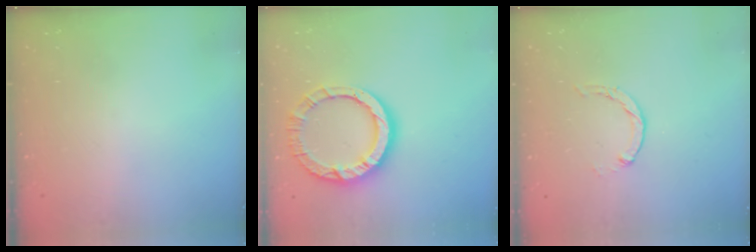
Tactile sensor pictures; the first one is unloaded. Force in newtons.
{"total": 13.3, "press": 13.2, "slide": 1.4}
{"total": 0.7, "press": 0.7, "slide": 0.2}